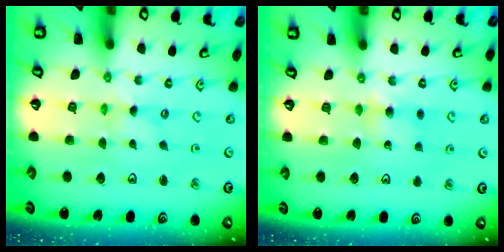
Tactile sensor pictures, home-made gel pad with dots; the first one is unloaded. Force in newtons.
{"total": 4.6, "press": 4.5, "slide": 0.8}